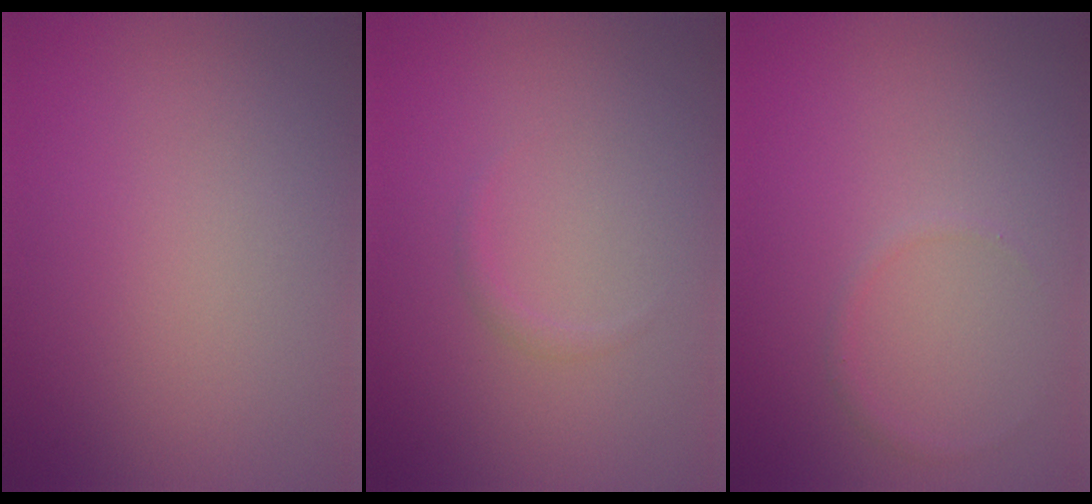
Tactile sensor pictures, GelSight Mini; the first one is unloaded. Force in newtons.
{"total": 0.6, "press": 0.6, "slide": 0.1}
{"total": 0.6, "press": 0.6, "slide": 0.0}